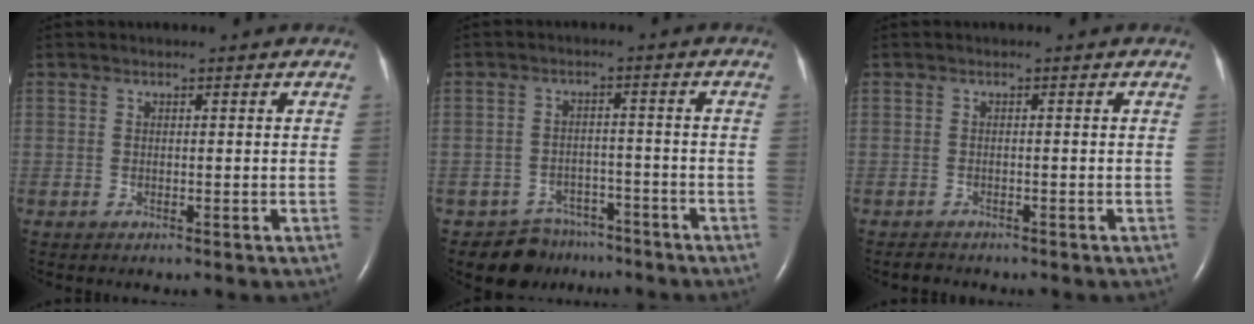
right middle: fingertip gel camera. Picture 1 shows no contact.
{"total": 6.5, "force": [-5.3, 3.6, -0.8], "torque": [0.021, 0.023, -0.080]}
{"total": 1.2, "force": [-1.1, 0.4, 0.0], "torque": [-0.006, -0.003, -0.018]}